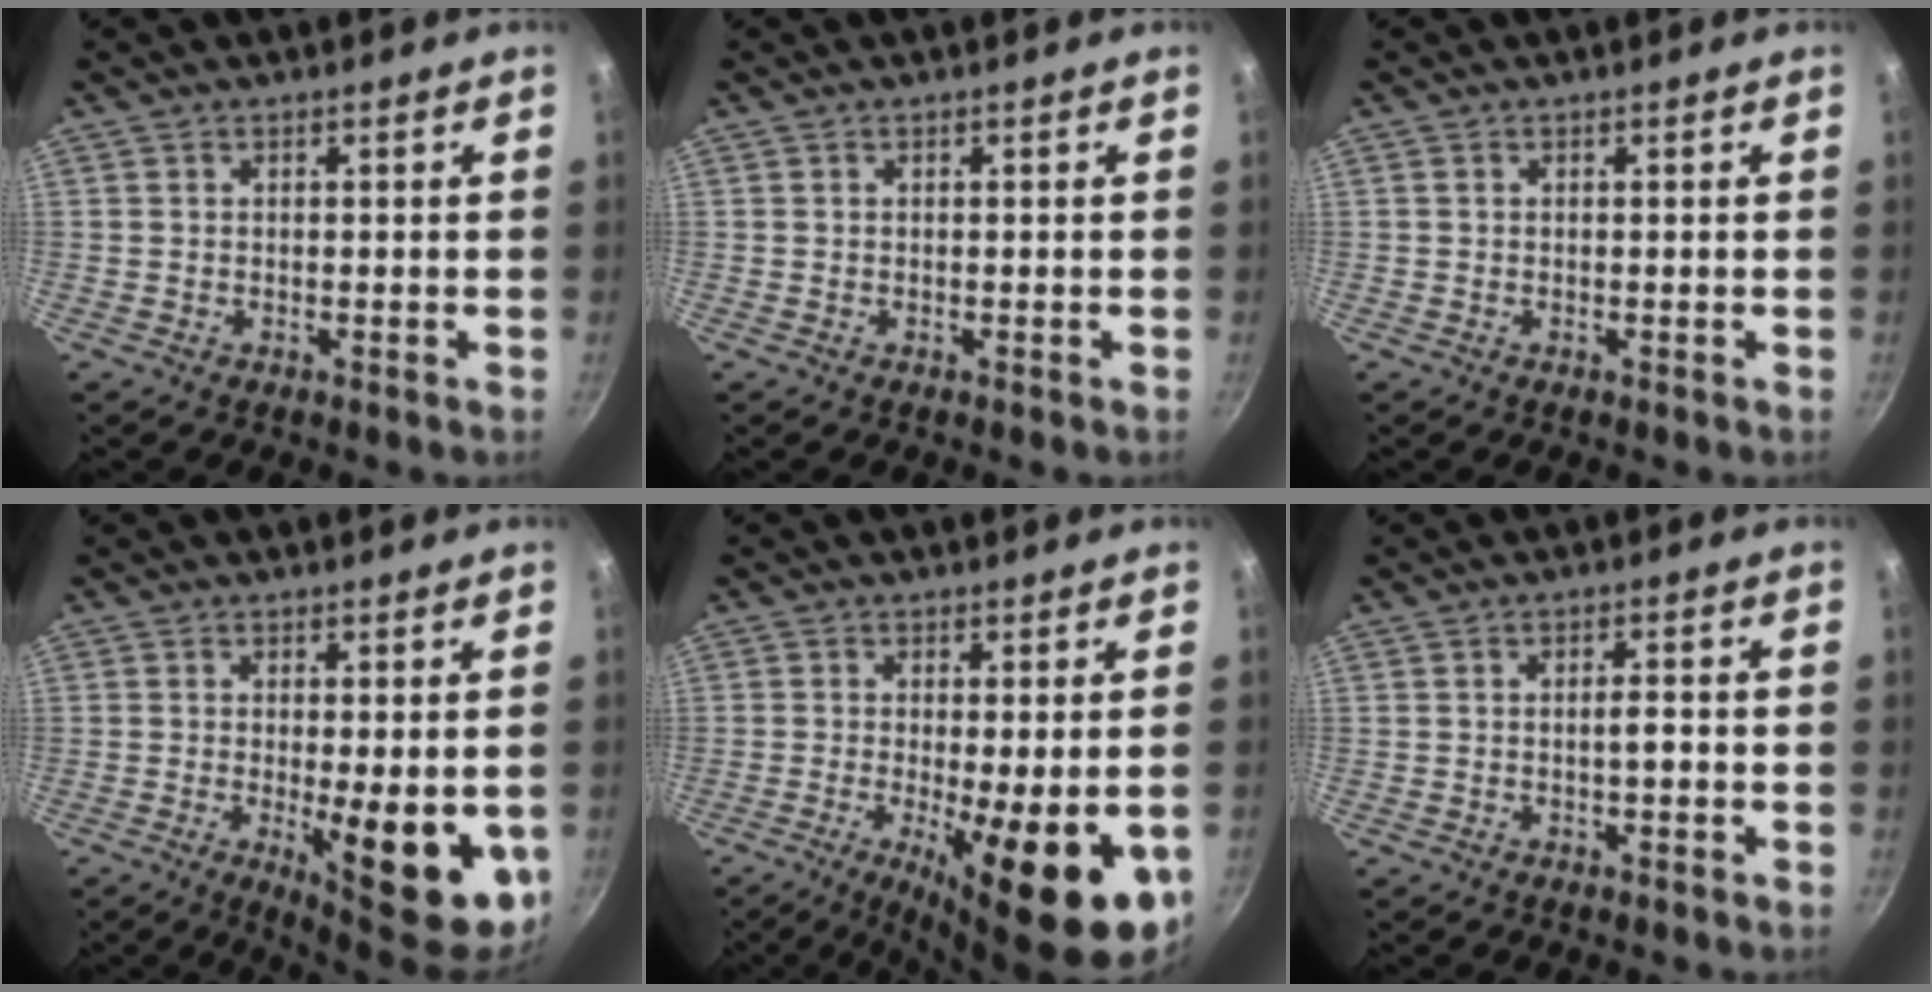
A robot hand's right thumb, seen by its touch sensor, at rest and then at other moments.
{"total": 0.0}
{"total": 0.0}
{"total": 13.0, "force": [-2.5, 4.1, 12.1], "torque": [-0.140, -0.009, -0.020]}
{"total": 15.7, "force": [-4.5, 4.4, 14.4], "torque": [-0.201, -0.017, -0.055]}
{"total": 2.1, "force": [-0.7, 0.5, 2.0], "torque": [-0.031, 0.008, -0.012]}